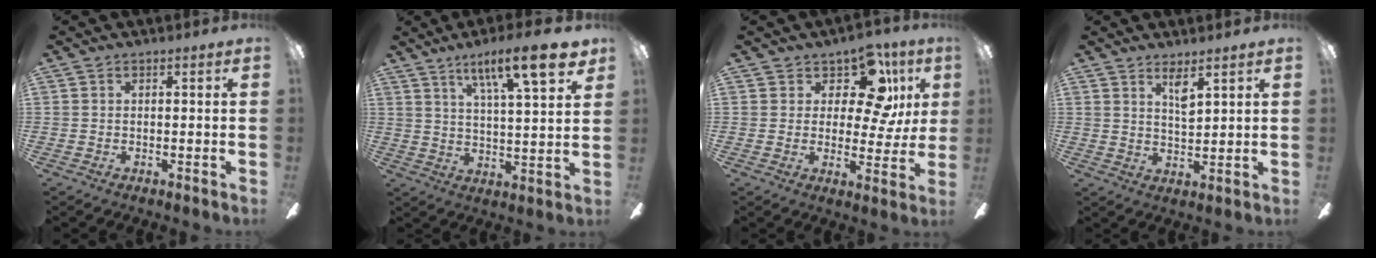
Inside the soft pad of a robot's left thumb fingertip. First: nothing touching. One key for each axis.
{"total": 15.5, "fx": 10.1, "fy": 3.2, "fz": 11.3, "tx": -0.173, "ty": -0.048, "tz": 0.155}
{"total": 11.6, "fx": 7.1, "fy": 5.9, "fz": 7.1, "tx": -0.115, "ty": -0.041, "tz": 0.128}
{"total": 4.2, "fx": 3.4, "fy": 0.7, "fz": 2.4, "tx": -0.041, "ty": -0.020, "tz": 0.056}